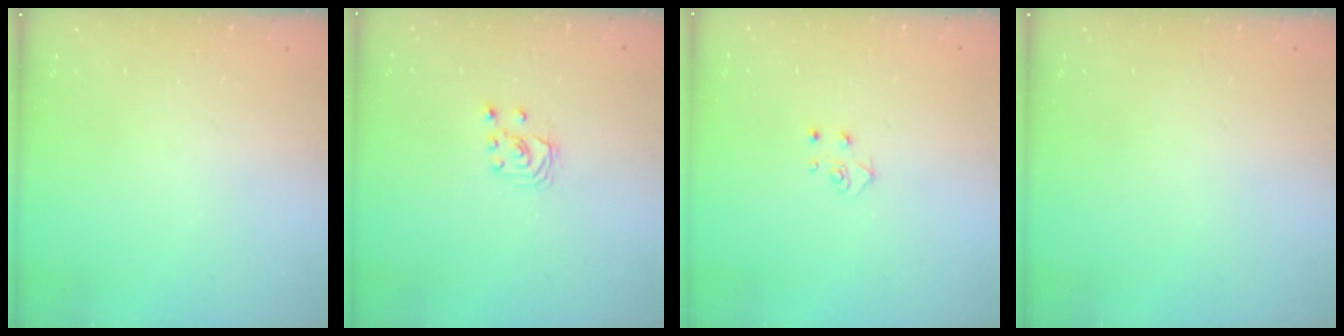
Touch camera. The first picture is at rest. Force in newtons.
{"total": 2.6, "press": 2.6, "slide": 0.3}
{"total": 3.9, "press": 3.9, "slide": 0.4}
{"total": 0.0}